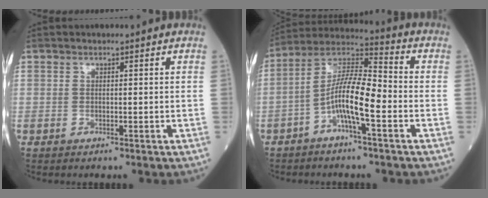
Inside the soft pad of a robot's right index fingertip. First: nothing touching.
{"total": 10.6, "force": [-3.4, 1.9, 9.9], "torque": [-0.193, 0.021, -0.066]}